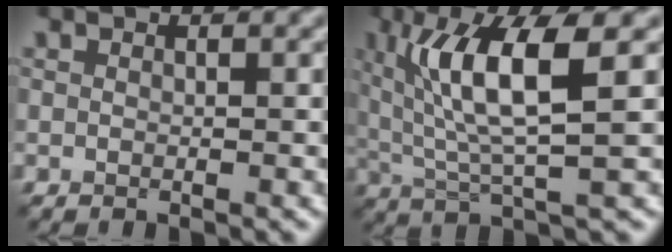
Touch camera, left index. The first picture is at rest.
{"total": 8.1, "force": [2.5, 1.9, 7.4], "torque": [-0.134, -0.004, 0.047]}